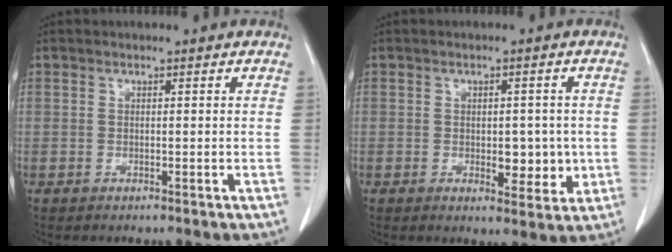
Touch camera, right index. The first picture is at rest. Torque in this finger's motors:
{"motor_torque": [0.06, 0.15, -0.02, 0.00]}